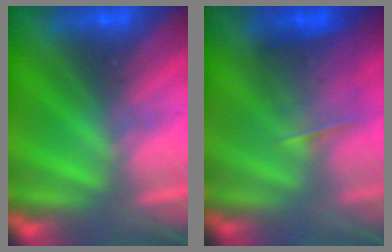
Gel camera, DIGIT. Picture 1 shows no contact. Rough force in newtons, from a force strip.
{"total": 2.3}